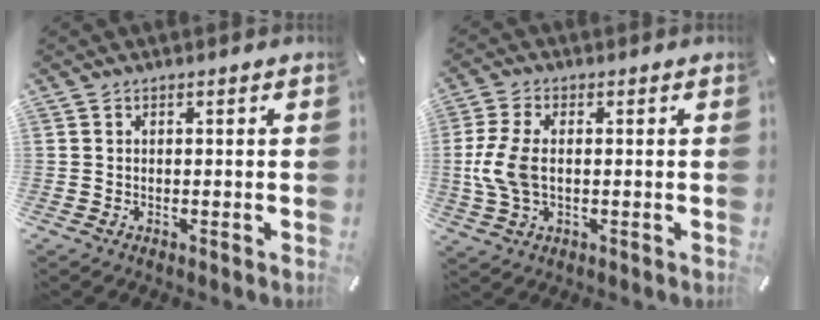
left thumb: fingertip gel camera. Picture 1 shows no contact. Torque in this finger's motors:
{"motor_torque": [0.94, 1.06, 0.73, 0.21, 0.26]}